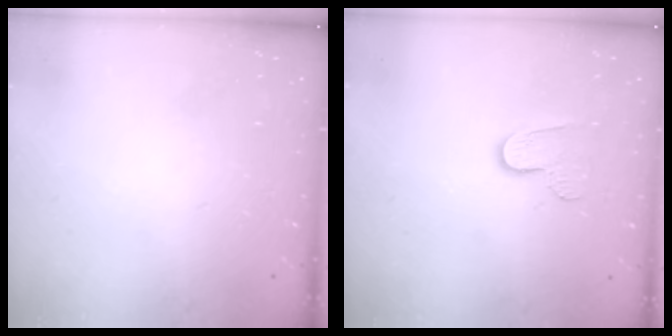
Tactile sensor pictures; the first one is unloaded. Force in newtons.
{"total": 5.9, "press": 5.9, "slide": 0.4}